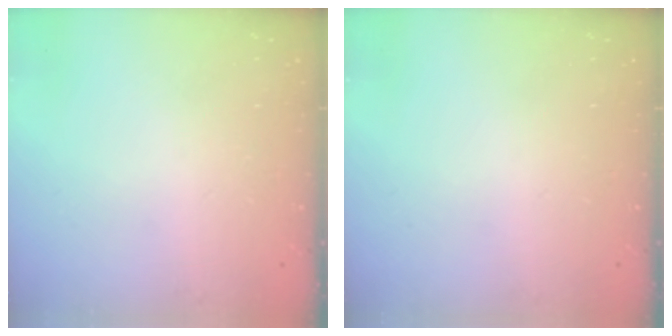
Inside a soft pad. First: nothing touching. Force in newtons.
{"total": 0.0}